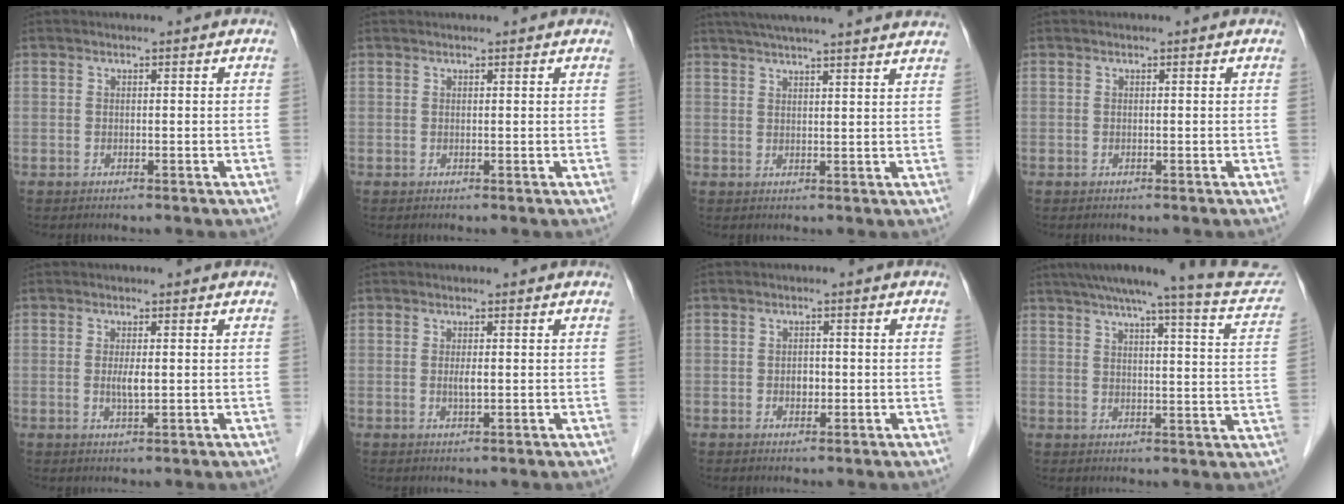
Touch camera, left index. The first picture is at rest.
{"total": 1.8, "force": [1.7, 0.2, 0.5], "torque": [-0.010, 0.023, 0.023]}
{"total": 17.3, "force": [15.3, 0.5, 7.9], "torque": [-0.128, 0.031, 0.198]}
{"total": 0.0}
{"total": 2.1, "force": [0.1, 0.4, 2.0], "torque": [-0.045, -0.003, 0.002]}
{"total": 1.3, "force": [0.1, 0.2, 1.3], "torque": [-0.026, -0.001, 0.001]}
{"total": 1.6, "force": [-0.3, 1.1, 1.0], "torque": [-0.016, 0.003, -0.003]}
{"total": 17.0, "force": [15.6, -0.1, 6.9], "torque": [-0.096, -0.038, 0.181]}